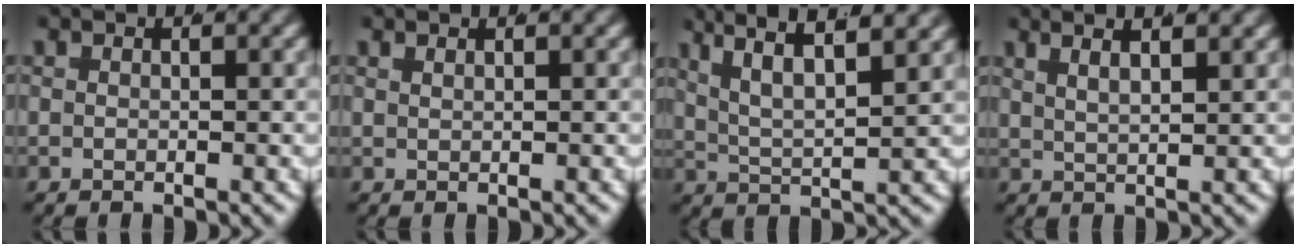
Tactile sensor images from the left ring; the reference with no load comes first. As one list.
[{"total": 1.0, "force": [0.8, 0.4, 0.4], "torque": [-0.002, 0.004, 0.012]}, {"total": 7.0, "force": [3.1, 3.8, 4.9], "torque": [-0.096, 0.000, 0.043]}, {"total": 5.2, "force": [2.6, 2.9, 3.5], "torque": [-0.051, 0.014, 0.029]}]